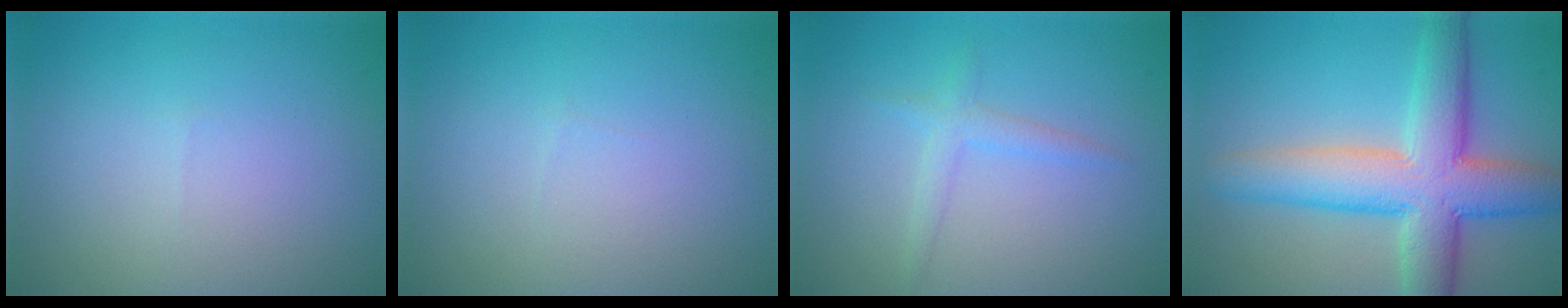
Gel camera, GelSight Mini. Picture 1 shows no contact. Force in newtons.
{"total": 0.0}
{"total": 1.6, "press": 1.6, "slide": 0.1}
{"total": 9.0, "press": 9.0, "slide": 0.2}